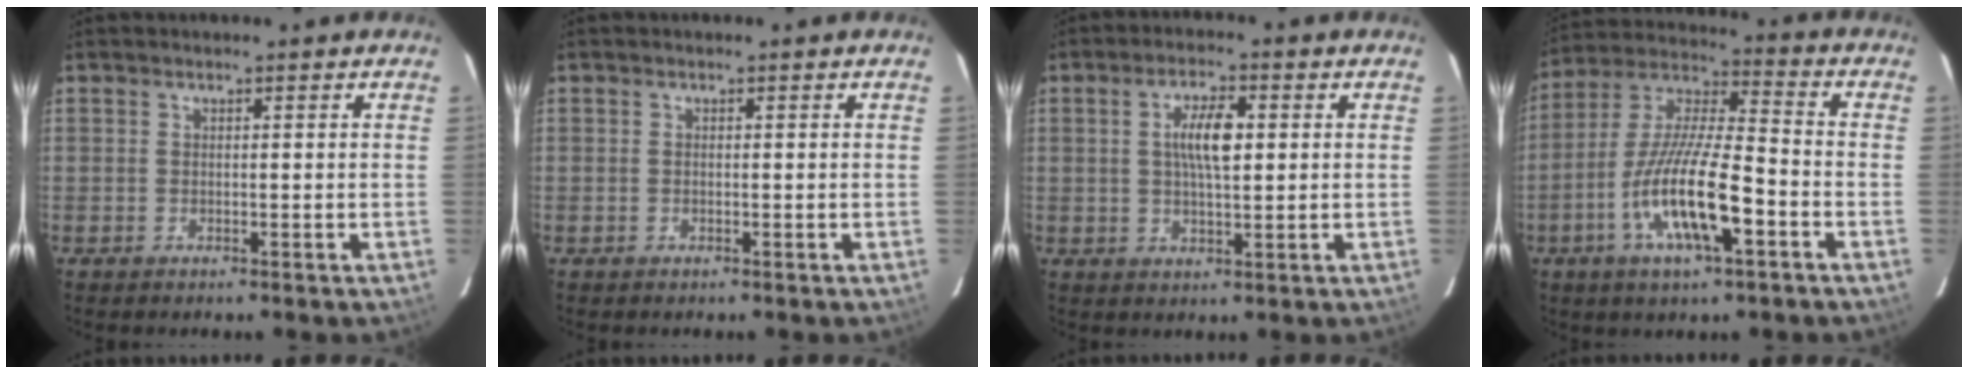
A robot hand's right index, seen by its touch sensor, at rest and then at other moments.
{"total": 0.0}
{"total": 6.5, "force": [1.1, 2.2, 6.0], "torque": [-0.107, 0.007, 0.022]}
{"total": 16.2, "force": [-6.2, 3.7, 14.5], "torque": [-0.290, -0.012, -0.121]}